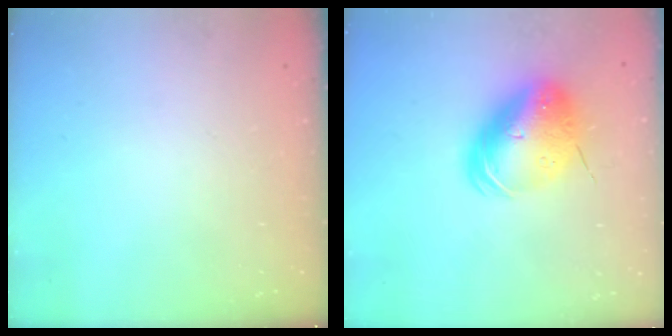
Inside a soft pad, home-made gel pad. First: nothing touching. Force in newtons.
{"total": 13.4, "press": 13.2, "slide": 2.3}